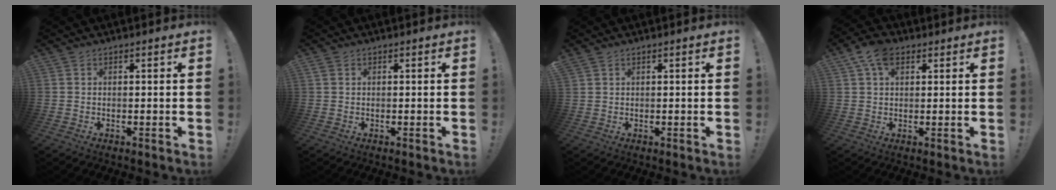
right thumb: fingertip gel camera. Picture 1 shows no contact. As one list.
[{"total": 1.0, "force": [0.5, 0.8, 0.3], "torque": [-0.007, 0.002, 0.010]}, {"total": 0.8, "force": [0.6, 0.5, 0.2], "torque": [-0.003, 0.001, 0.011]}, {"total": 7.7, "force": [3.4, 4.7, 5.0], "torque": [-0.084, 0.000, 0.066]}]